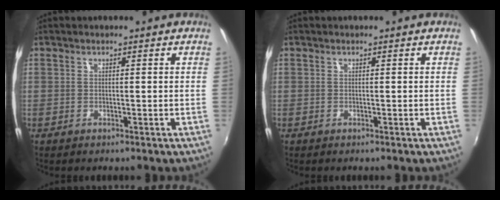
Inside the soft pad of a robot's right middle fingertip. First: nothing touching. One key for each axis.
{"total": 0.0}